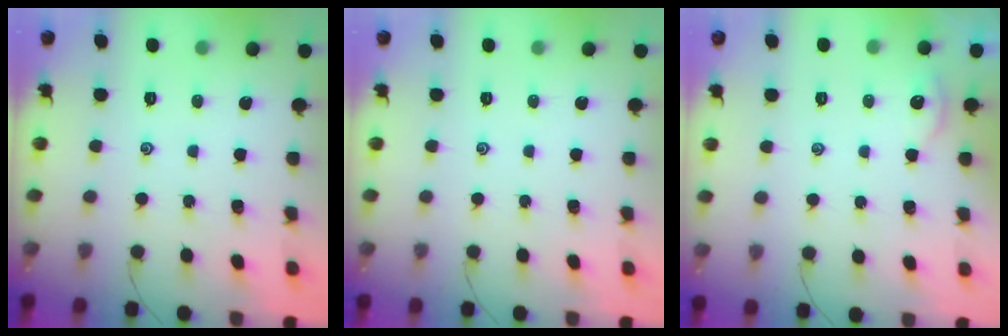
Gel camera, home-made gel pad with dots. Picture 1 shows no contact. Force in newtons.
{"total": 0.0}
{"total": 1.2, "press": 1.2, "slide": 0.2}